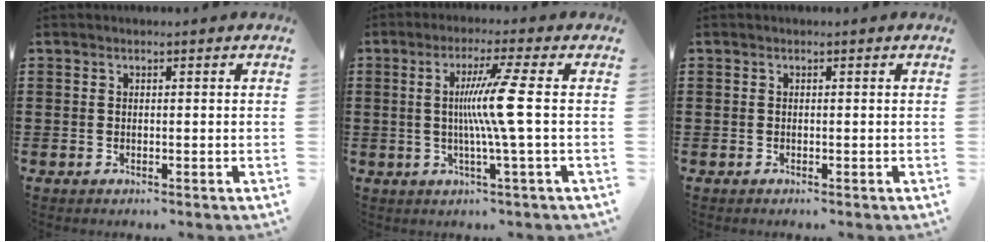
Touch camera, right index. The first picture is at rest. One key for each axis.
{"total": 8.4, "fx": 0.2, "fy": -1.4, "fz": 8.3, "tx": -0.159, "ty": -0.011, "tz": -0.011}
{"total": 0.0}